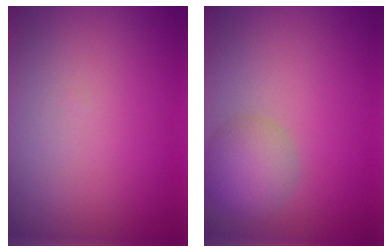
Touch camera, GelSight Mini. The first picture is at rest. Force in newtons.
{"total": 3.7, "press": 3.6, "slide": 0.2}